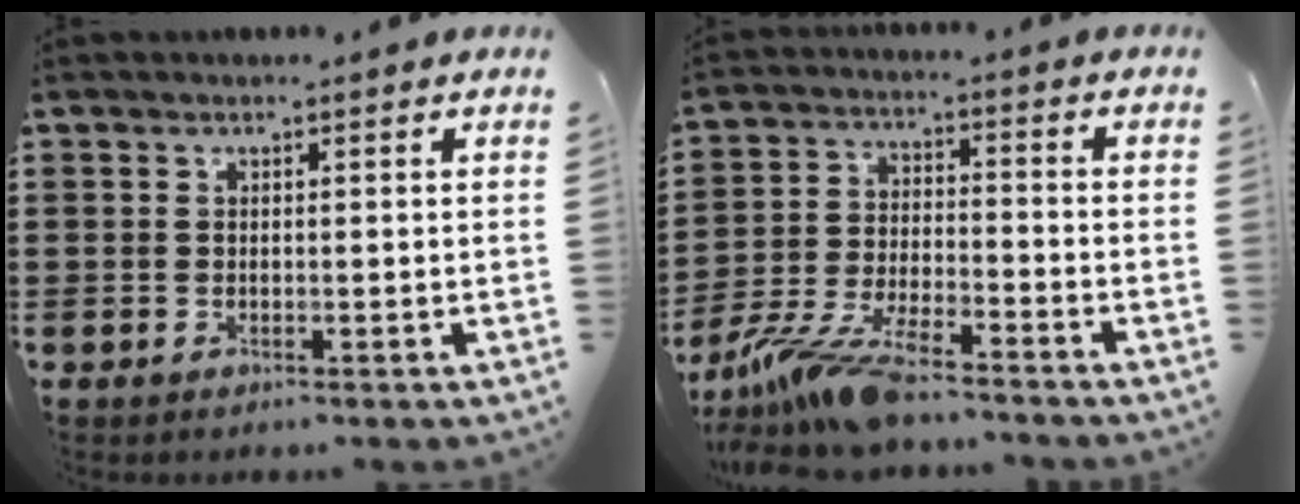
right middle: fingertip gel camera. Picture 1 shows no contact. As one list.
[{"total": 9.0, "force": [-7.9, 0.7, 4.4], "torque": [-0.107, -0.005, -0.158]}]